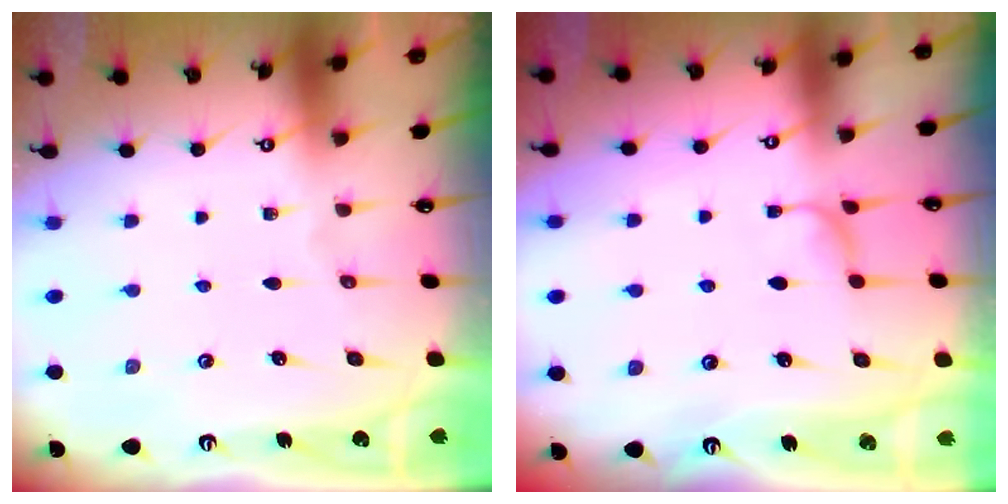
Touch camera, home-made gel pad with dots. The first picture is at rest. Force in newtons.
{"total": 2.0, "press": 1.9, "slide": 0.4}